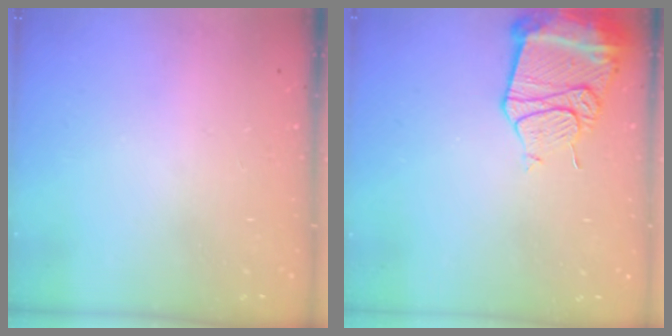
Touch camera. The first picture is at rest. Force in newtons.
{"total": 14.5, "press": 14.4, "slide": 1.7}